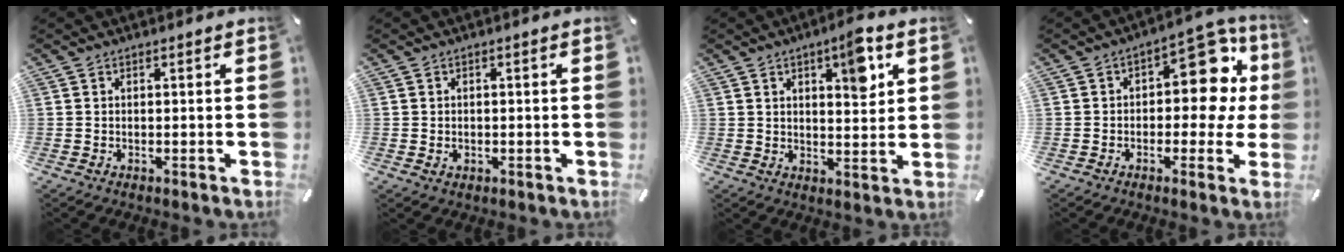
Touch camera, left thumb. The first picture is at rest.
{"total": 1.1, "force": [-0.1, 1.0, 0.4], "torque": [-0.008, 0.005, -0.004]}
{"total": 8.9, "force": [4.4, 3.5, 6.9], "torque": [-0.085, -0.022, 0.066]}
{"total": 14.7, "force": [3.1, 8.3, 11.8], "torque": [-0.144, -0.021, 0.051]}